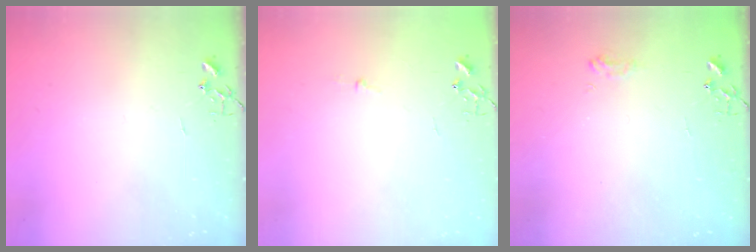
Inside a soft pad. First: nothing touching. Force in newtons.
{"total": 2.7, "press": 2.7, "slide": 0.3}
{"total": 7.5, "press": 7.4, "slide": 0.8}